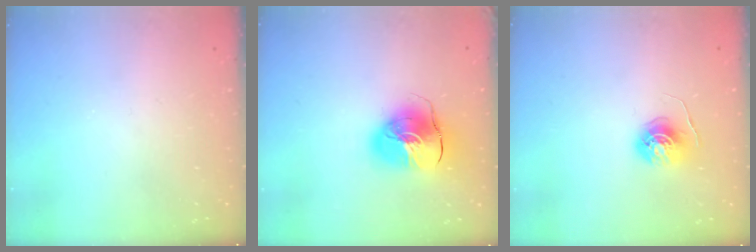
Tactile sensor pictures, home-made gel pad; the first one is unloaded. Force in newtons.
{"total": 13.9, "press": 13.8, "slide": 2.1}
{"total": 5.5, "press": 5.5, "slide": 0.3}